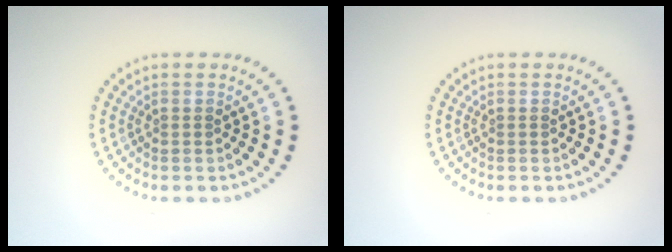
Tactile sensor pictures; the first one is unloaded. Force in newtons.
{"total": 0.0}